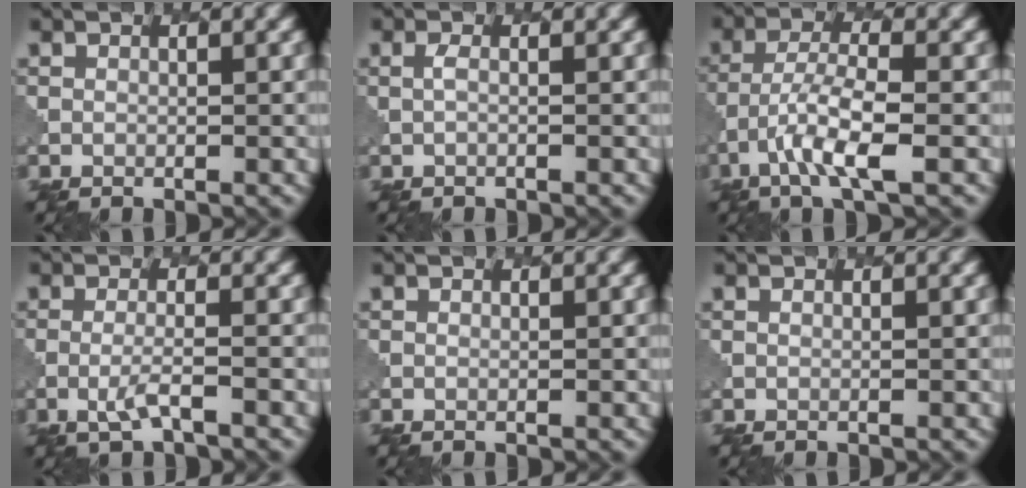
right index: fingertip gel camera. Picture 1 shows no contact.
{"total": 0.6, "force": [-0.1, 0.2, 0.6], "torque": [-0.014, -0.002, -0.003]}
{"total": 4.7, "force": [-2.1, 1.0, 4.1], "torque": [-0.080, 0.003, -0.043]}
{"total": 2.1, "force": [-0.9, 0.4, 1.8], "torque": [-0.039, -0.002, -0.019]}
{"total": 0.0}
{"total": 0.0}